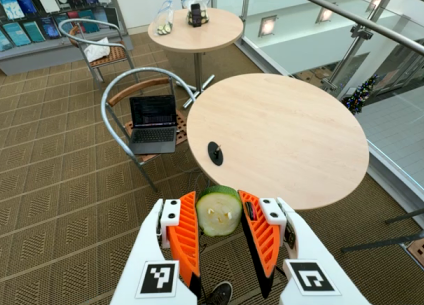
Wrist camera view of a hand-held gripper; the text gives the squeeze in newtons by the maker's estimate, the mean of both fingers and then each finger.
{"total": 8.8, "left": 8.6, "right": 9.0}